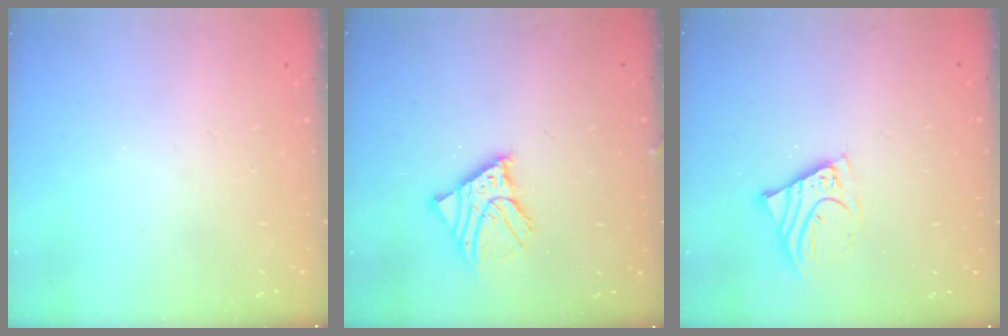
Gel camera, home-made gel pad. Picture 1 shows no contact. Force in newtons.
{"total": 9.0, "press": 8.8, "slide": 1.8}
{"total": 6.4, "press": 6.3, "slide": 0.7}